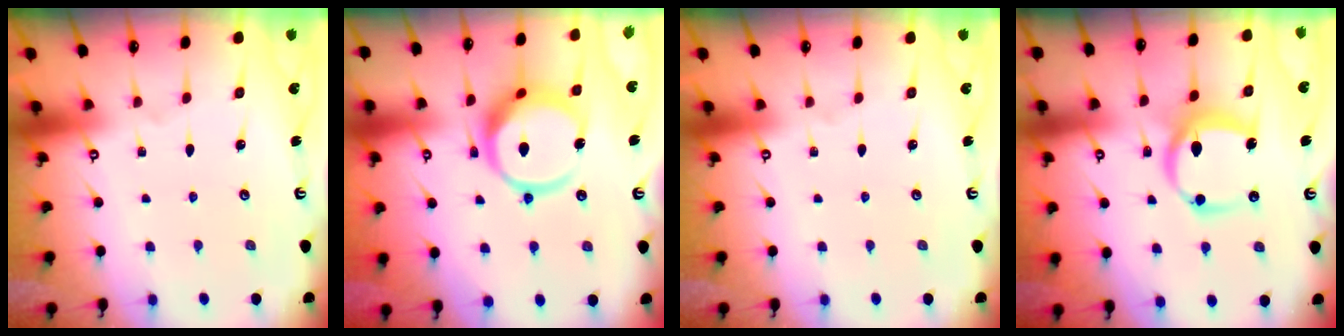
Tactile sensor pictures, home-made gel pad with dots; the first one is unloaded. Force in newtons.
{"total": 13.7, "press": 13.6, "slide": 1.6}
{"total": 0.0}
{"total": 10.3, "press": 10.3, "slide": 0.3}